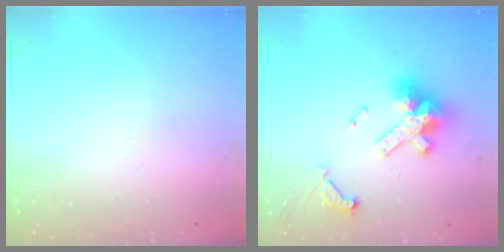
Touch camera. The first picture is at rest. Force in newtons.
{"total": 14.0, "press": 13.8, "slide": 2.3}